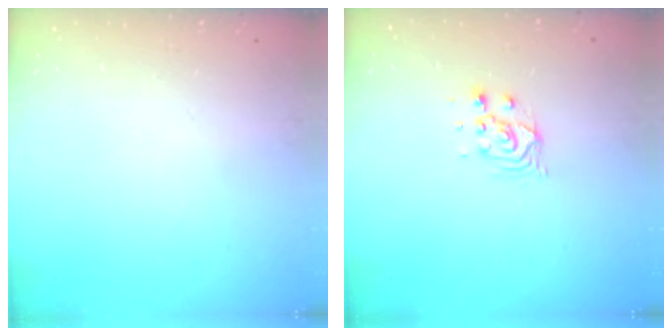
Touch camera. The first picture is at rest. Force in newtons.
{"total": 5.5, "press": 5.5, "slide": 0.3}